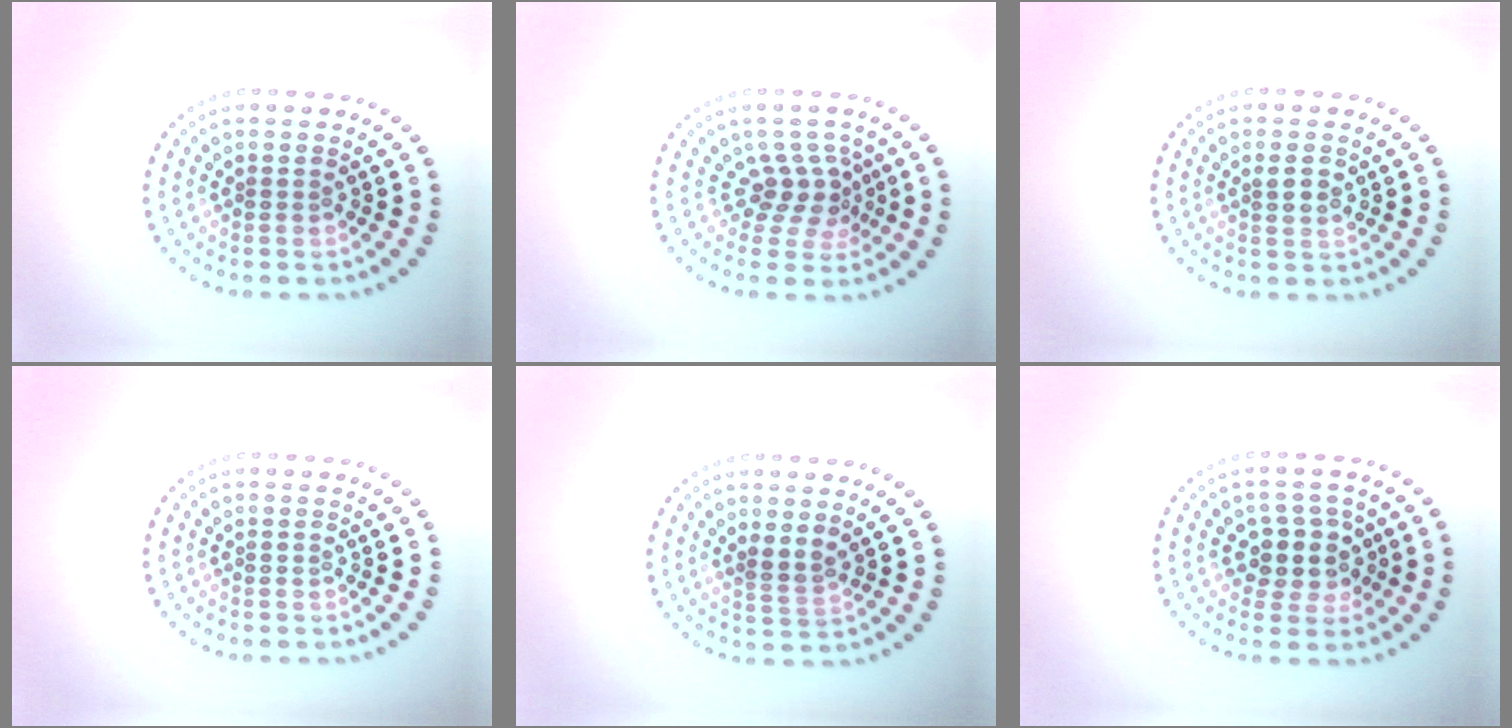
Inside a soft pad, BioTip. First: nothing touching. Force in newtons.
{"total": 2.7, "press": 1.9, "slide": 1.8}
{"total": 1.5, "press": 1.5, "slide": 0.1}
{"total": 0.0}
{"total": 1.5, "press": 1.0, "slide": 1.1}
{"total": 3.2, "press": 2.8, "slide": 1.5}